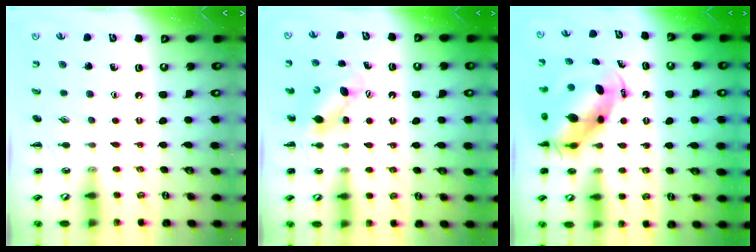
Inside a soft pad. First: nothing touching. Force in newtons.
{"total": 5.8, "press": 5.8, "slide": 0.6}
{"total": 8.3, "press": 8.0, "slide": 2.1}